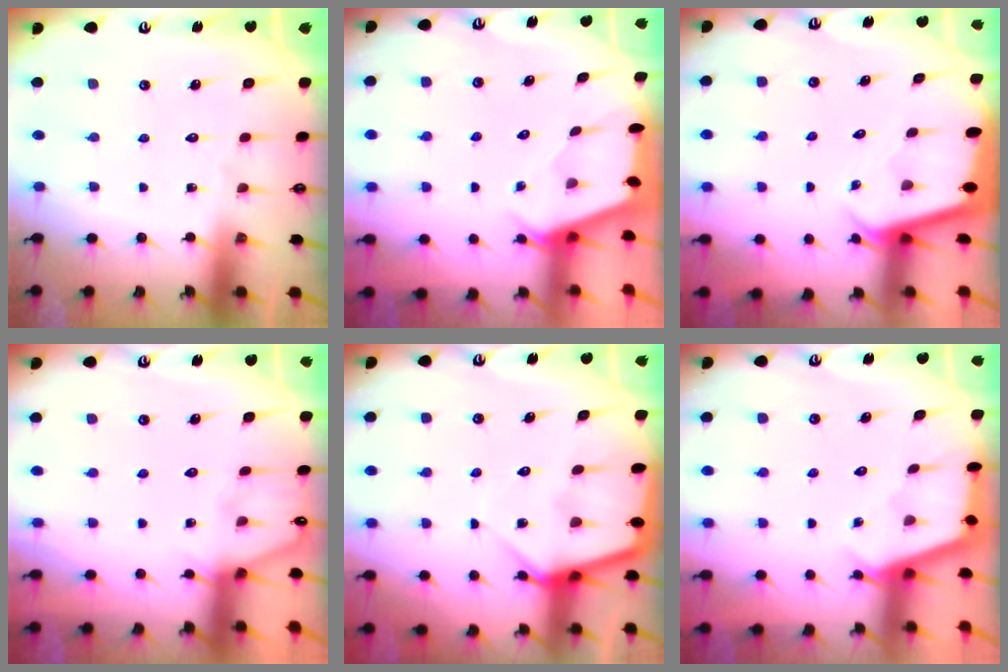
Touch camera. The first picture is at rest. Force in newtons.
{"total": 2.5, "press": 2.5, "slide": 0.3}
{"total": 1.9, "press": 1.9, "slide": 0.1}
{"total": 4.7, "press": 4.7, "slide": 0.6}
{"total": 6.5, "press": 6.5, "slide": 0.5}
{"total": 2.9, "press": 2.9, "slide": 0.3}